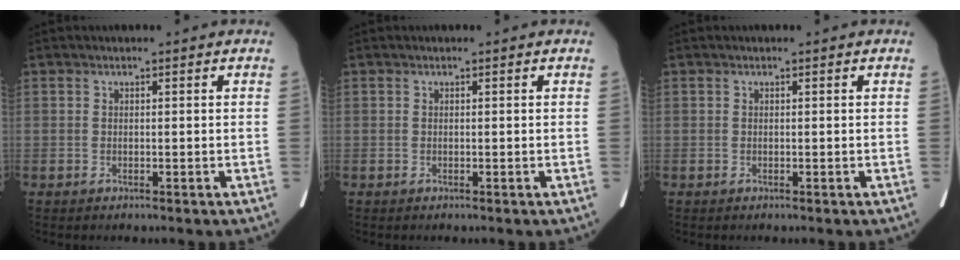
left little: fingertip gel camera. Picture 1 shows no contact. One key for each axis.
{"total": 0.0}
{"total": 0.0}